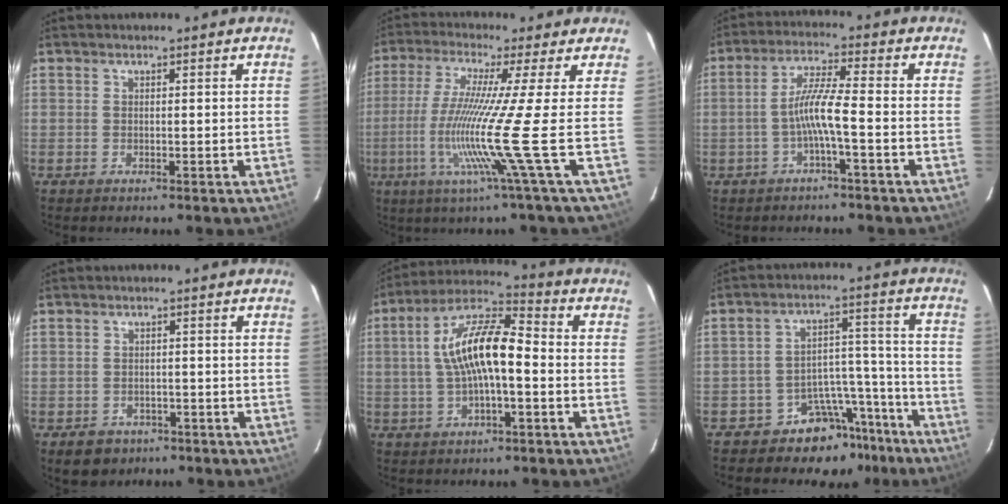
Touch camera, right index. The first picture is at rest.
{"total": 12.4, "force": [-3.1, -4.0, 11.3], "torque": [-0.223, -0.023, -0.062]}
{"total": 5.9, "force": [-2.1, -0.3, 5.4], "torque": [-0.118, 0.010, -0.039]}
{"total": 5.1, "force": [-2.6, 4.2, 1.1], "torque": [-0.025, 0.011, -0.029]}
{"total": 12.9, "force": [-0.7, 4.3, 12.2], "torque": [-0.229, 0.022, -0.016]}
{"total": 11.9, "force": [-9.8, 6.5, 1.9], "torque": [-0.020, 0.062, -0.137]}